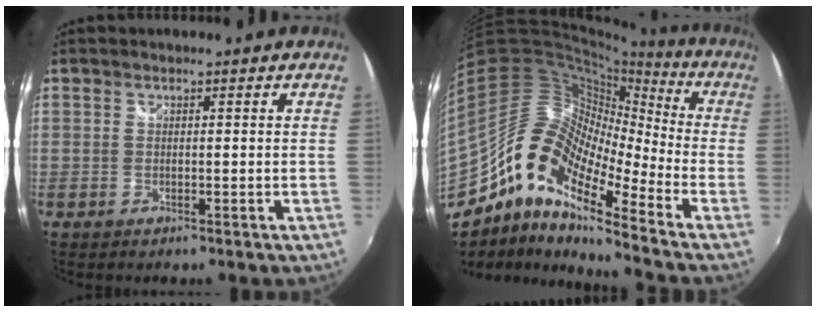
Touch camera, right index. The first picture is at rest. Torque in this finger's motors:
{"motor_torque": [1.07, -1.07, 0.47, 0.09]}